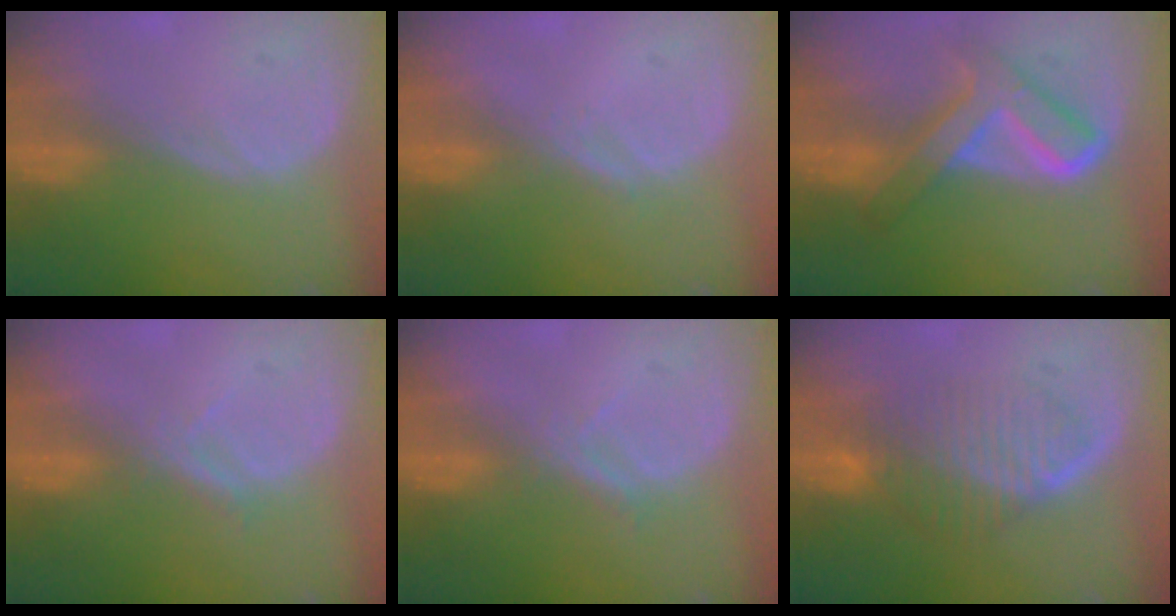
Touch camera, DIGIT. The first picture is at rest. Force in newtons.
{"total": 1.2, "press": 1.0, "slide": 0.7}
{"total": 8.0, "press": 8.0, "slide": 0.7}
{"total": 2.1, "press": 1.9, "slide": 0.9}
{"total": 2.1, "press": 1.9, "slide": 0.9}
{"total": 7.4, "press": 6.8, "slide": 3.0}